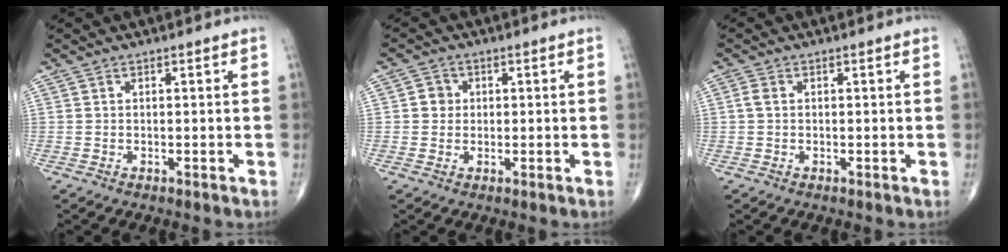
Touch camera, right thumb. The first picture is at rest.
{"total": 2.8, "force": [0.3, 2.6, 0.9], "torque": [0.003, 0.004, 0.001]}
{"total": 1.4, "force": [0.1, 0.9, 1.0], "torque": [-0.021, 0.002, -0.001]}